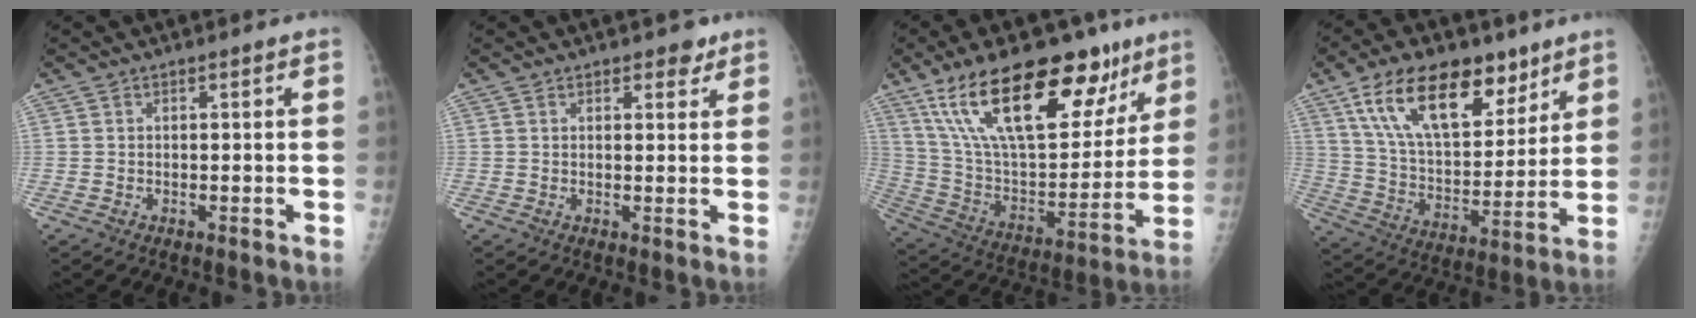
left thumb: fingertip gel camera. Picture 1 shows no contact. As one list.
[{"total": 2.6, "force": [1.8, 1.6, 1.1], "torque": [0.006, -0.009, 0.021]}, {"total": 29.2, "force": [16.9, 12.9, 20.0], "torque": [-0.290, -0.029, 0.292]}, {"total": 21.0, "force": [12.1, 10.7, 13.4], "torque": [-0.188, -0.043, 0.217]}]